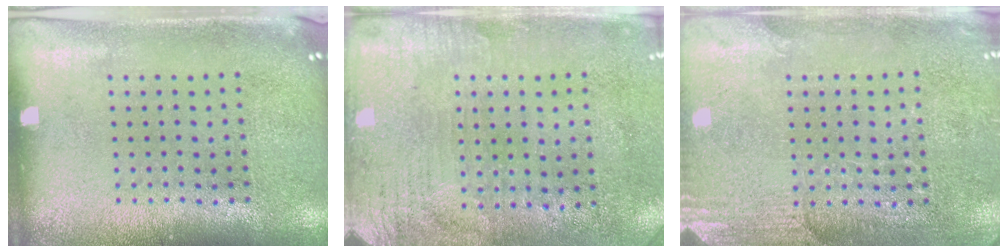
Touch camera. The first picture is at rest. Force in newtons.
{"total": 3.4, "press": 2.8, "slide": 1.9}
{"total": 2.7, "press": 2.5, "slide": 0.9}